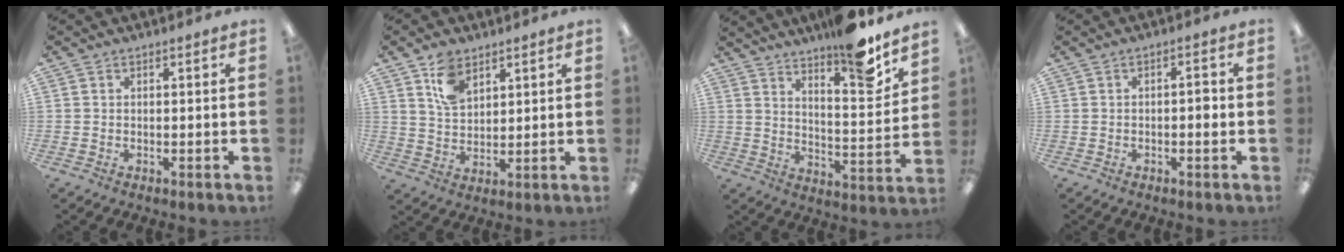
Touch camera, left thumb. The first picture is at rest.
{"total": 8.3, "force": [4.9, 5.3, 4.2], "torque": [-0.083, -0.004, 0.093]}
{"total": 12.3, "force": [10.4, 2.3, 6.1], "torque": [-0.072, -0.085, 0.174]}
{"total": 2.5, "force": [-0.8, 1.0, 2.2], "torque": [-0.039, 0.009, -0.016]}